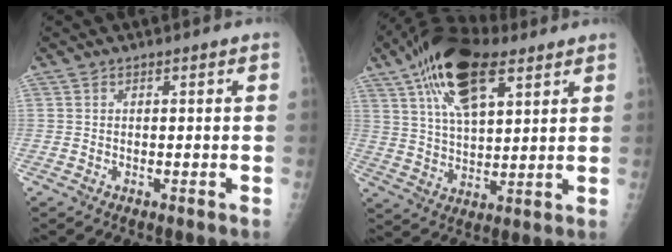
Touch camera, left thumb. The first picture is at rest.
{"total": 16.8, "force": [8.9, 7.2, 12.2], "torque": [-0.195, -0.012, 0.156]}